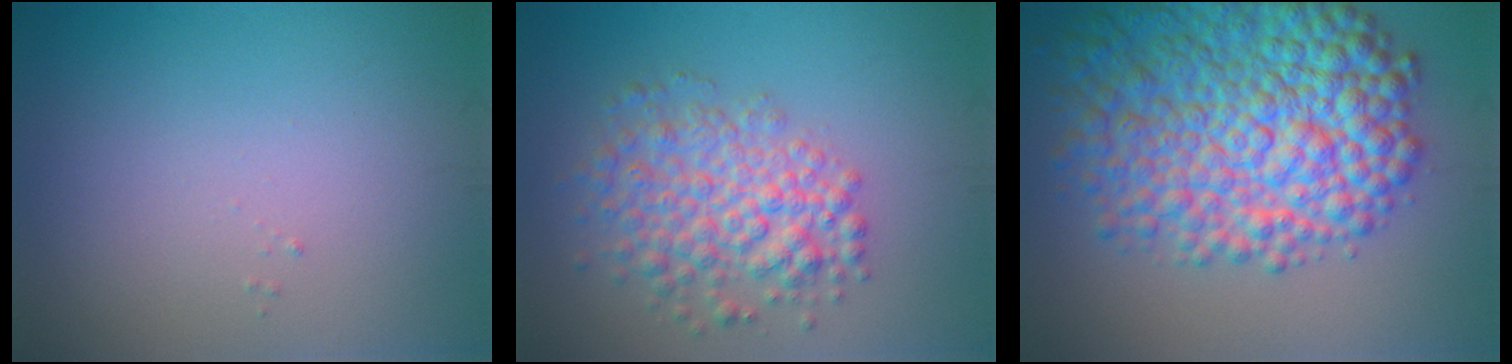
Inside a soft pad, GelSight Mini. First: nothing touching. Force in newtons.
{"total": 5.2, "press": 5.2, "slide": 0.2}
{"total": 11.4, "press": 11.4, "slide": 0.3}